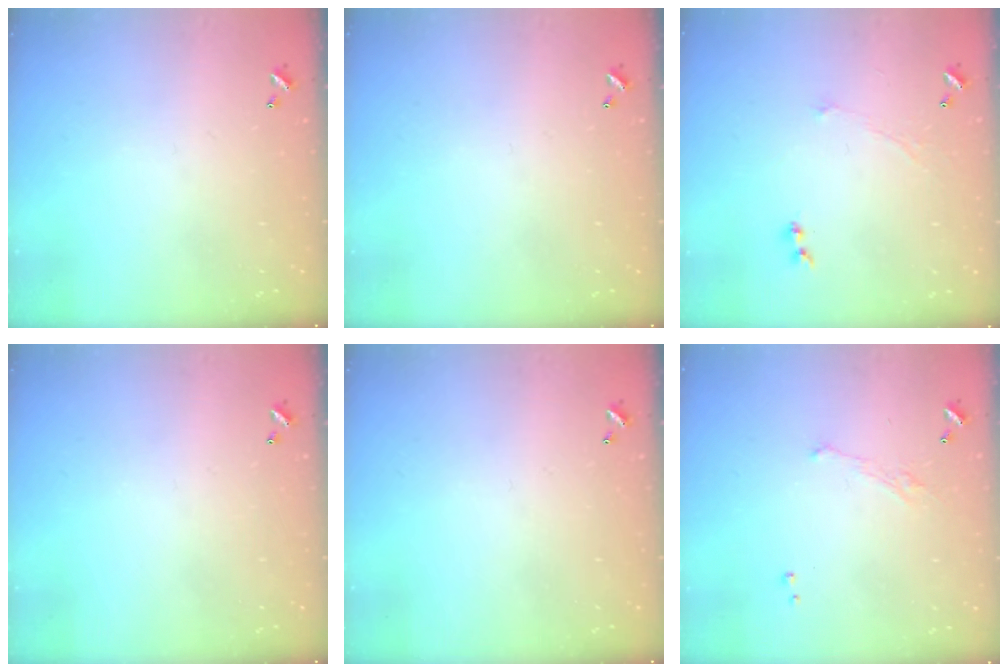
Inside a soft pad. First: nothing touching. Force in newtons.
{"total": 0.0}
{"total": 1.2, "press": 0.7, "slide": 1.0}
{"total": 0.0}
{"total": 0.0}
{"total": 1.9, "press": 1.7, "slide": 0.8}